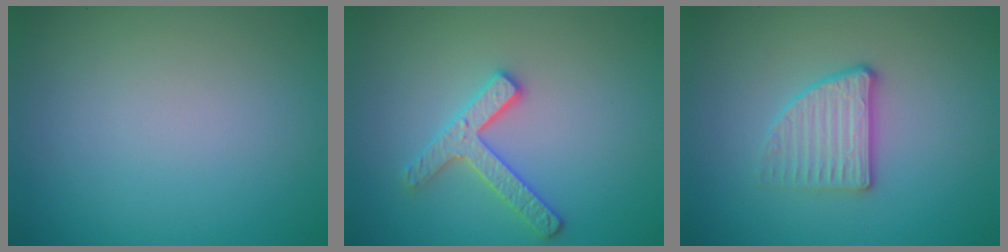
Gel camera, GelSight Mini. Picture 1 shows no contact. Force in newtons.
{"total": 2.9, "press": 2.8, "slide": 0.6}
{"total": 2.8, "press": 2.5, "slide": 1.2}